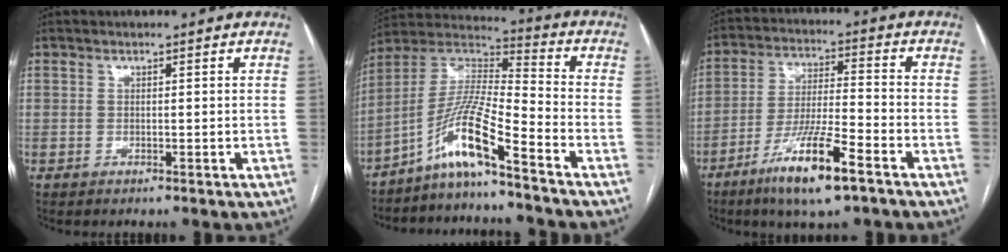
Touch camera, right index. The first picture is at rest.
{"total": 11.2, "force": [-7.5, -0.6, 8.3], "torque": [-0.170, 0.005, -0.146]}
{"total": 12.2, "force": [-7.3, 1.0, 9.8], "torque": [-0.188, -0.022, -0.131]}